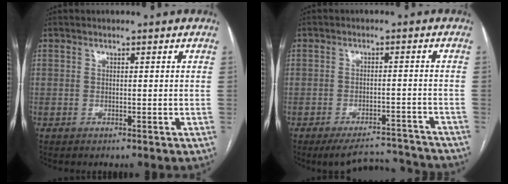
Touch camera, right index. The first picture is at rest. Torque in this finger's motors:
{"motor_torque": [-1.36, 0.11, -1.05, -0.21]}